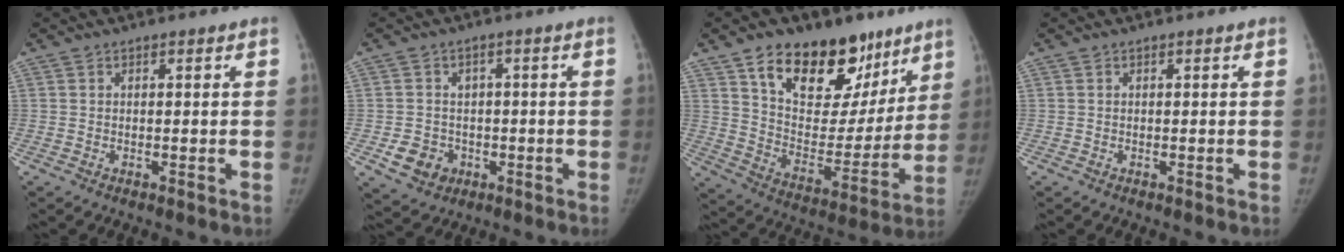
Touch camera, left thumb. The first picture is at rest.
{"total": 6.7, "force": [-1.9, 6.0, 2.3], "torque": [-0.010, 0.009, -0.021]}
{"total": 24.1, "force": [14.6, 13.6, 13.5], "torque": [-0.152, -0.052, 0.238]}
{"total": 0.0}